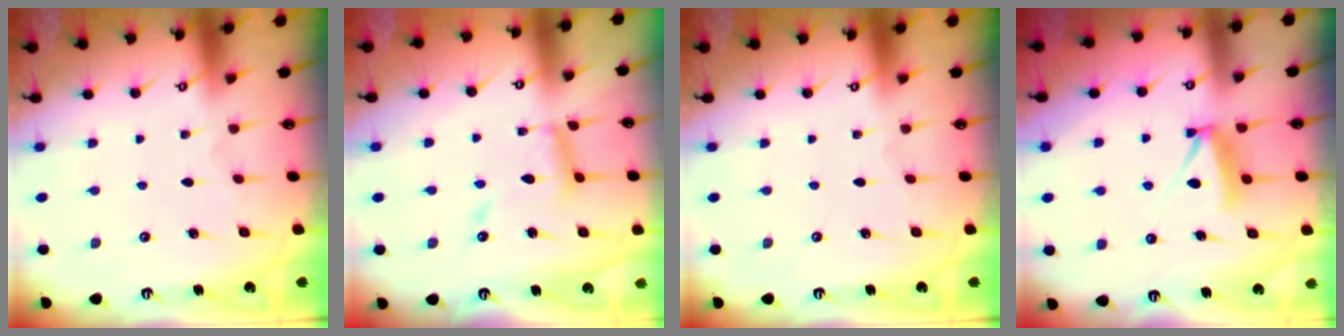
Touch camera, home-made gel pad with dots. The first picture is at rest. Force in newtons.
{"total": 12.6, "press": 12.5, "slide": 1.2}
{"total": 0.0}
{"total": 8.8, "press": 8.8, "slide": 0.9}